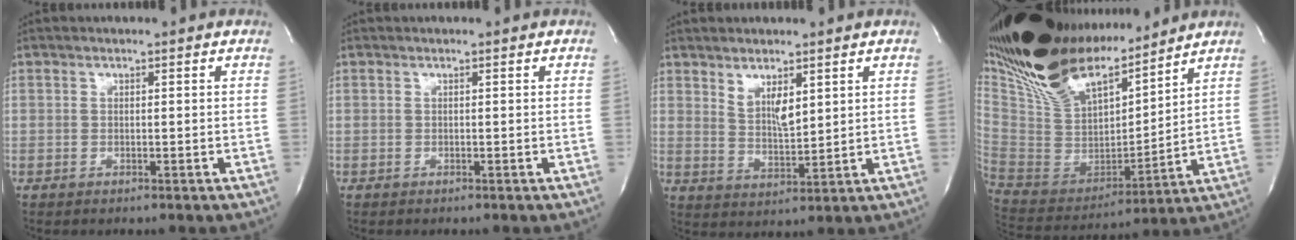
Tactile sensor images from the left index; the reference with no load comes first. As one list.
[{"total": 0.0}, {"total": 4.4, "force": [2.2, 1.5, 3.4], "torque": [-0.070, -0.007, 0.049]}, {"total": 22.5, "force": [18.6, 6.7, 10.7], "torque": [-0.208, -0.009, 0.342]}]